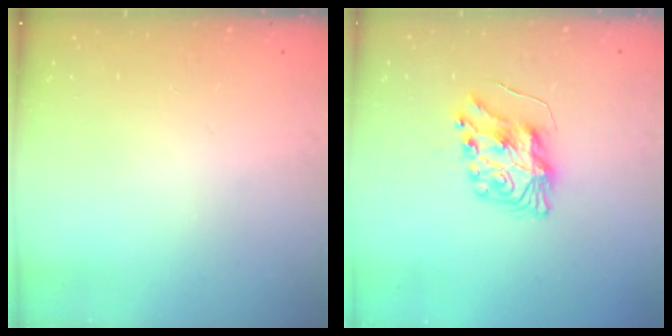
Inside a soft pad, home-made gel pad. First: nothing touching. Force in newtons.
{"total": 8.5, "press": 8.5, "slide": 0.4}